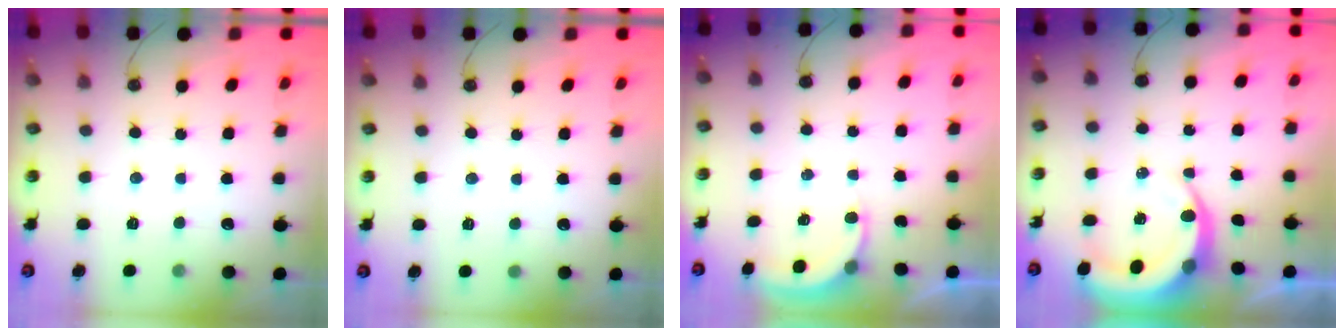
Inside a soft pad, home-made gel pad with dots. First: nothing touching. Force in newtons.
{"total": 1.9, "press": 1.9, "slide": 0.2}
{"total": 3.4, "press": 3.4, "slide": 0.3}
{"total": 7.7, "press": 7.6, "slide": 1.0}